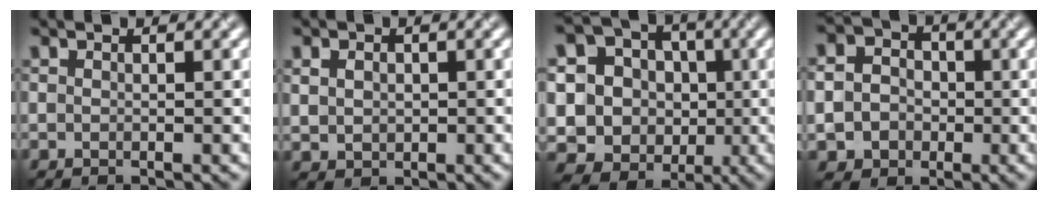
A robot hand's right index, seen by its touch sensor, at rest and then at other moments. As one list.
[{"total": 1.8, "force": [0.4, 1.5, 0.9], "torque": [-0.020, -0.002, 0.011]}, {"total": 14.0, "force": [-1.3, 13.2, 4.5], "torque": [-0.130, 0.022, -0.031]}, {"total": 6.5, "force": [-1.6, 5.9, 2.1], "torque": [-0.024, -0.006, -0.044]}]